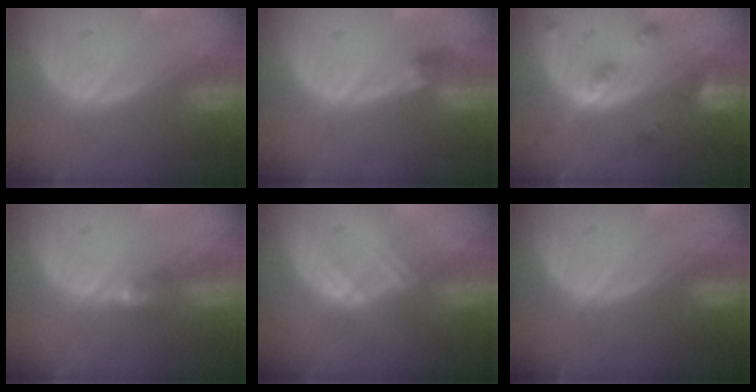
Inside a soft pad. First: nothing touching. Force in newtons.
{"total": 3.0, "press": 2.7, "slide": 1.4}
{"total": 5.2, "press": 4.5, "slide": 2.5}
{"total": 2.7, "press": 2.5, "slide": 0.9}
{"total": 2.3, "press": 2.1, "slide": 0.7}
{"total": 0.0}